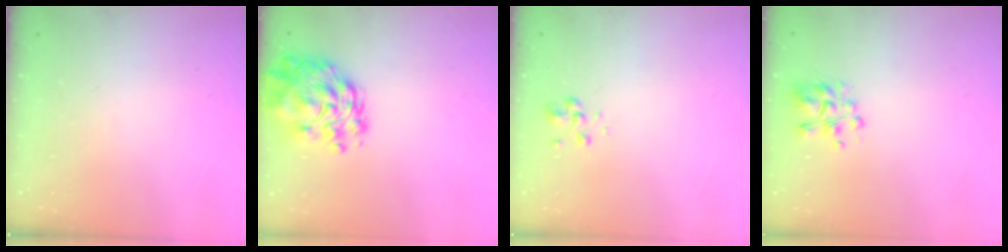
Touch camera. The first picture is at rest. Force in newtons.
{"total": 13.9, "press": 13.2, "slide": 4.3}
{"total": 2.9, "press": 2.8, "slide": 0.9}
{"total": 5.5, "press": 5.4, "slide": 0.9}